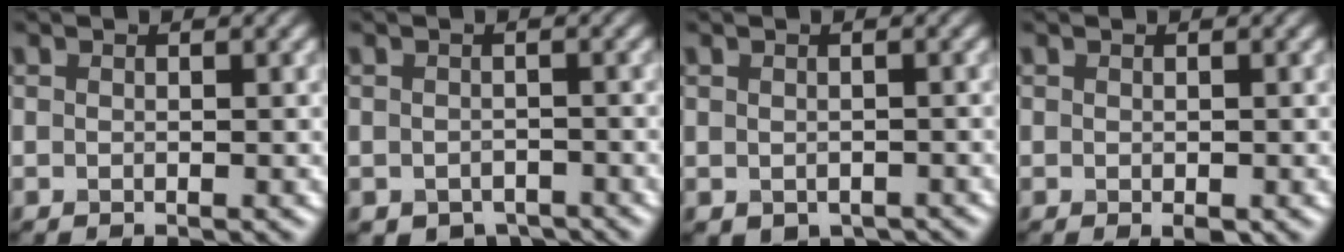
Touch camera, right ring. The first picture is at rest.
{"total": 2.5, "force": [-1.8, 1.4, 0.9], "torque": [-0.009, -0.009, -0.027]}
{"total": 1.7, "force": [-1.0, 1.1, 0.8], "torque": [-0.010, -0.011, -0.010]}
{"total": 0.9, "force": [-0.4, 0.4, 0.7], "torque": [-0.012, -0.002, -0.003]}